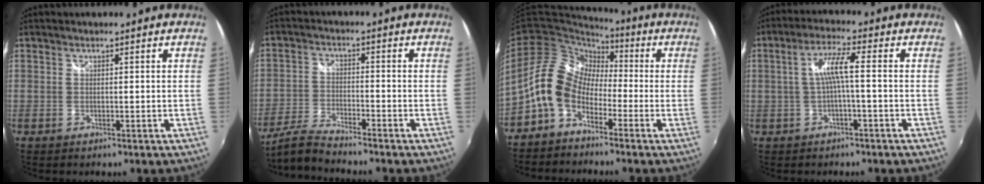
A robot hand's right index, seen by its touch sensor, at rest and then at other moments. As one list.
[{"total": 6.4, "force": [-5.9, 0.4, 2.5], "torque": [-0.066, -0.006, -0.121]}, {"total": 11.1, "force": [-4.8, 7.9, 6.3], "torque": [-0.125, 0.021, -0.108]}, {"total": 5.2, "force": [-0.7, 0.0, 5.2], "torque": [-0.107, 0.008, -0.011]}]